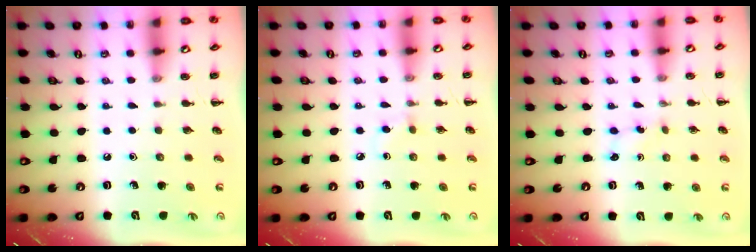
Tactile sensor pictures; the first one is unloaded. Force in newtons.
{"total": 2.1, "press": 1.8, "slide": 1.0}
{"total": 1.7, "press": 1.5, "slide": 0.6}